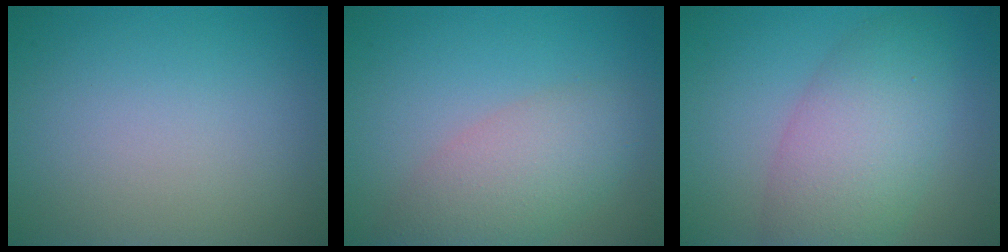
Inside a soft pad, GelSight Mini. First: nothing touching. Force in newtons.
{"total": 4.9, "press": 4.8, "slide": 0.6}
{"total": 6.8, "press": 6.8, "slide": 0.1}